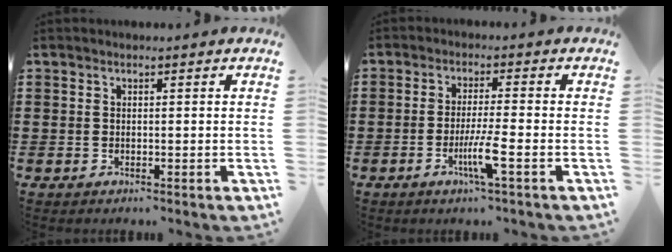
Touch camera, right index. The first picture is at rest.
{"total": 5.2, "force": [-2.1, -0.1, 4.7], "torque": [-0.092, -0.018, -0.040]}